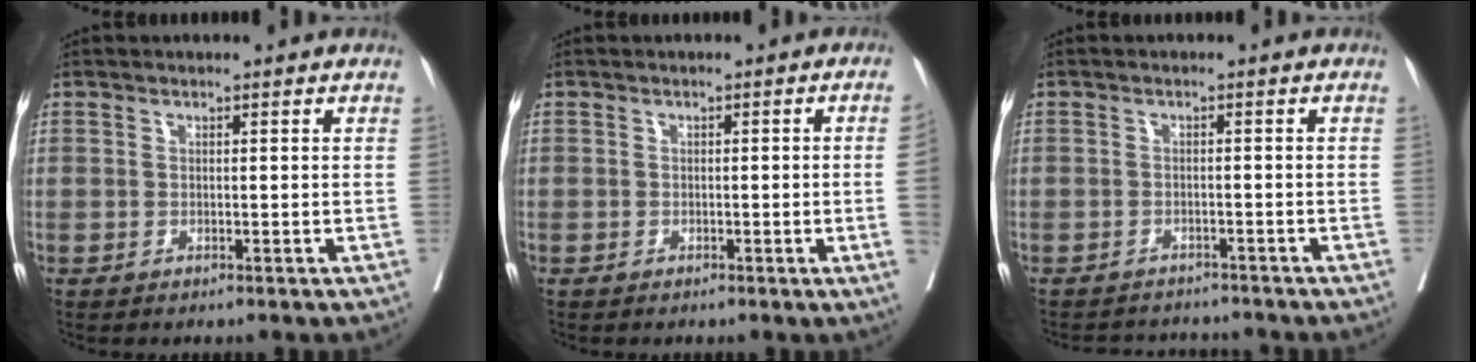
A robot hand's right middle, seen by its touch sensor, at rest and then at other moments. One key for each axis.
{"total": 3.2, "fx": -0.6, "fy": -0.8, "fz": 3.1, "tx": -0.040, "ty": -0.001, "tz": -0.004}
{"total": 6.1, "fx": -5.9, "fy": 1.2, "fz": 0.6, "tx": -0.006, "ty": 0.000, "tz": -0.076}